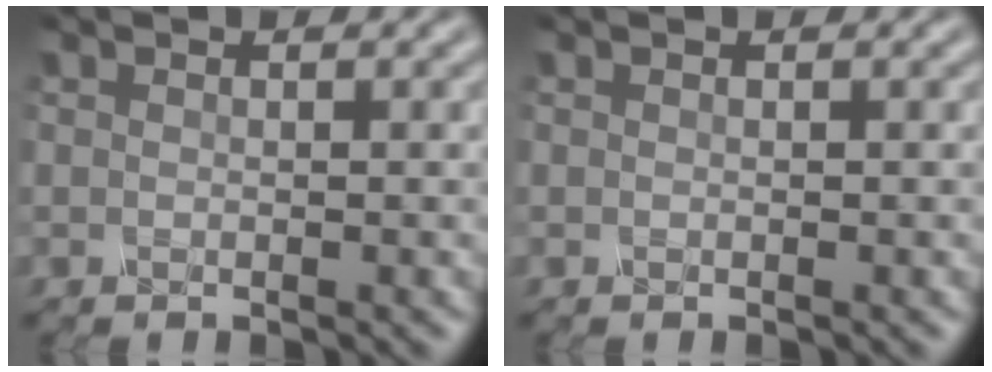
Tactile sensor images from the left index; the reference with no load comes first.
{"total": 0.0}